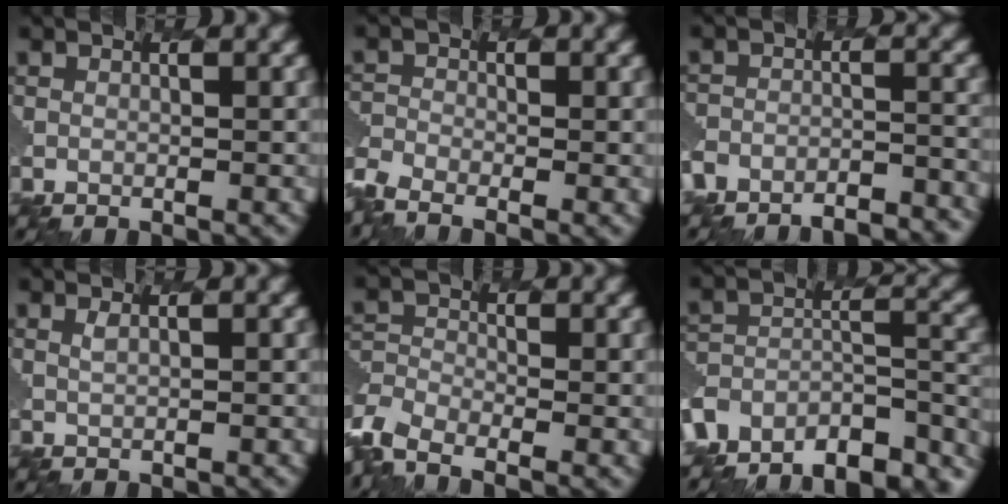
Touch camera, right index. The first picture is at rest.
{"total": 5.6, "force": [-4.9, 1.5, 2.3], "torque": [-0.062, -0.015, -0.086]}
{"total": 11.5, "force": [-11.1, 3.0, 0.9], "torque": [0.001, 0.015, -0.132]}
{"total": 0.7, "force": [0.5, 0.3, 0.5], "torque": [-0.016, 0.003, 0.007]}
{"total": 6.0, "force": [-4.9, 2.5, 2.3], "torque": [-0.057, -0.006, -0.100]}
{"total": 9.9, "force": [-8.5, 4.3, 2.7], "torque": [-0.064, -0.006, -0.129]}